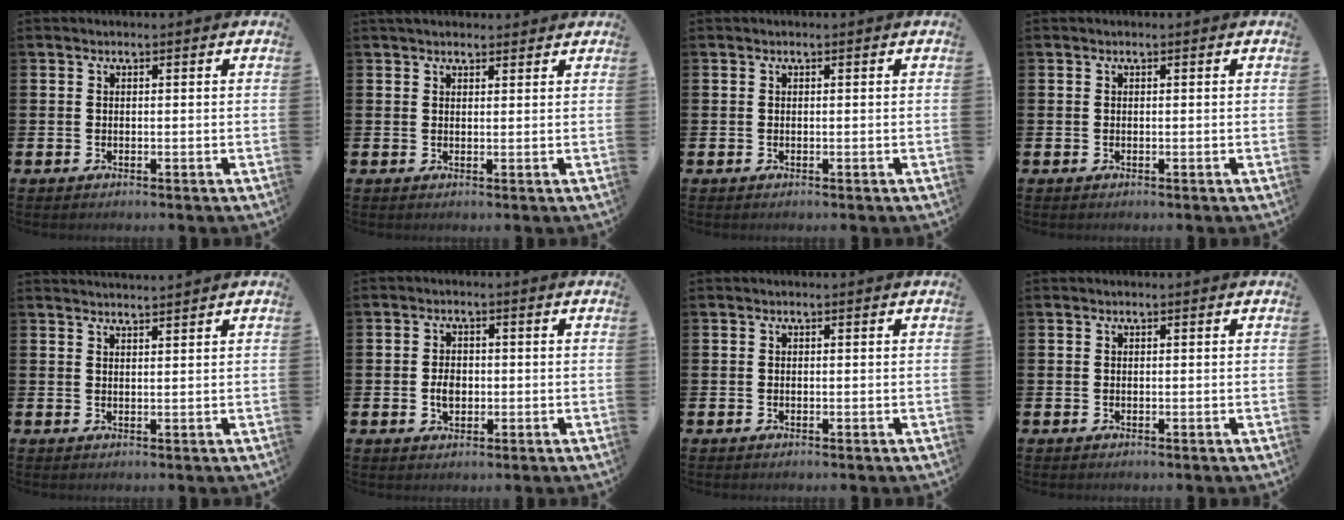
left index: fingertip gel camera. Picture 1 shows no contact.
{"total": 2.0, "force": [1.9, 0.7, 0.3], "torque": [0.002, -0.002, 0.032]}
{"total": 0.0}
{"total": 0.0}
{"total": 1.9, "force": [1.8, -0.3, -0.1], "torque": [0.004, -0.011, 0.033]}
{"total": 2.8, "force": [-0.3, 2.0, 1.9], "torque": [-0.021, -0.001, -0.011]}
{"total": 0.0}
{"total": 0.0}